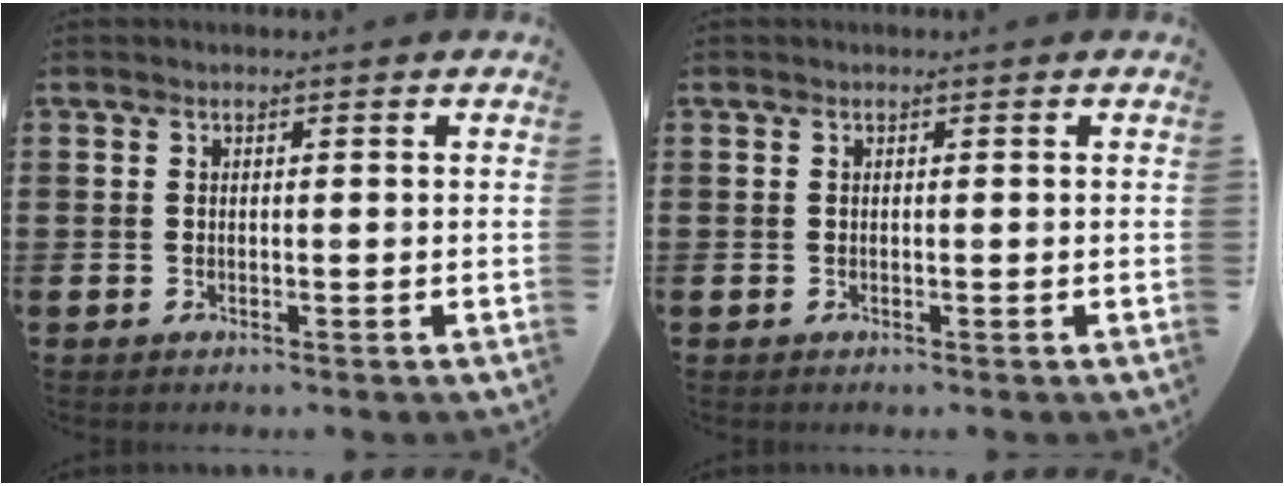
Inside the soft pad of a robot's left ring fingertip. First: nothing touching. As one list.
[{"total": 0.0}]